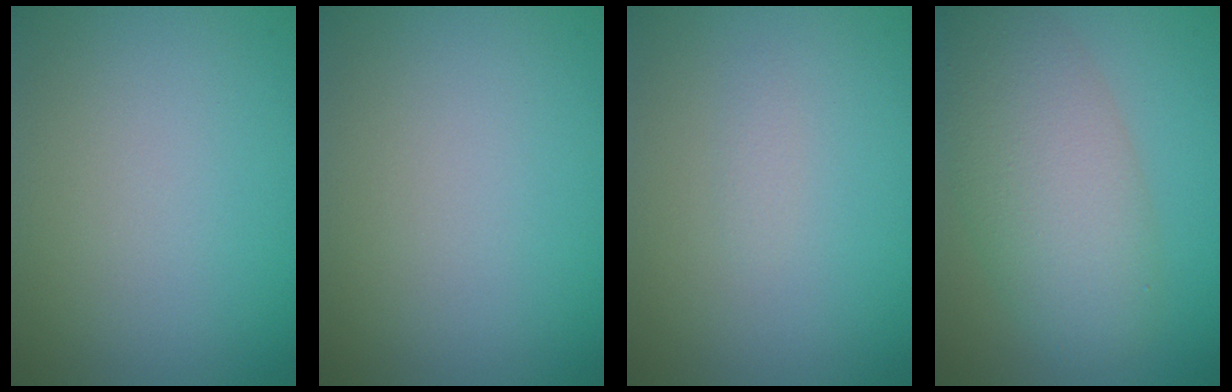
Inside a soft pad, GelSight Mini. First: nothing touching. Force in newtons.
{"total": 0.0}
{"total": 0.6, "press": 0.6, "slide": 0.0}
{"total": 7.0, "press": 7.0, "slide": 0.4}